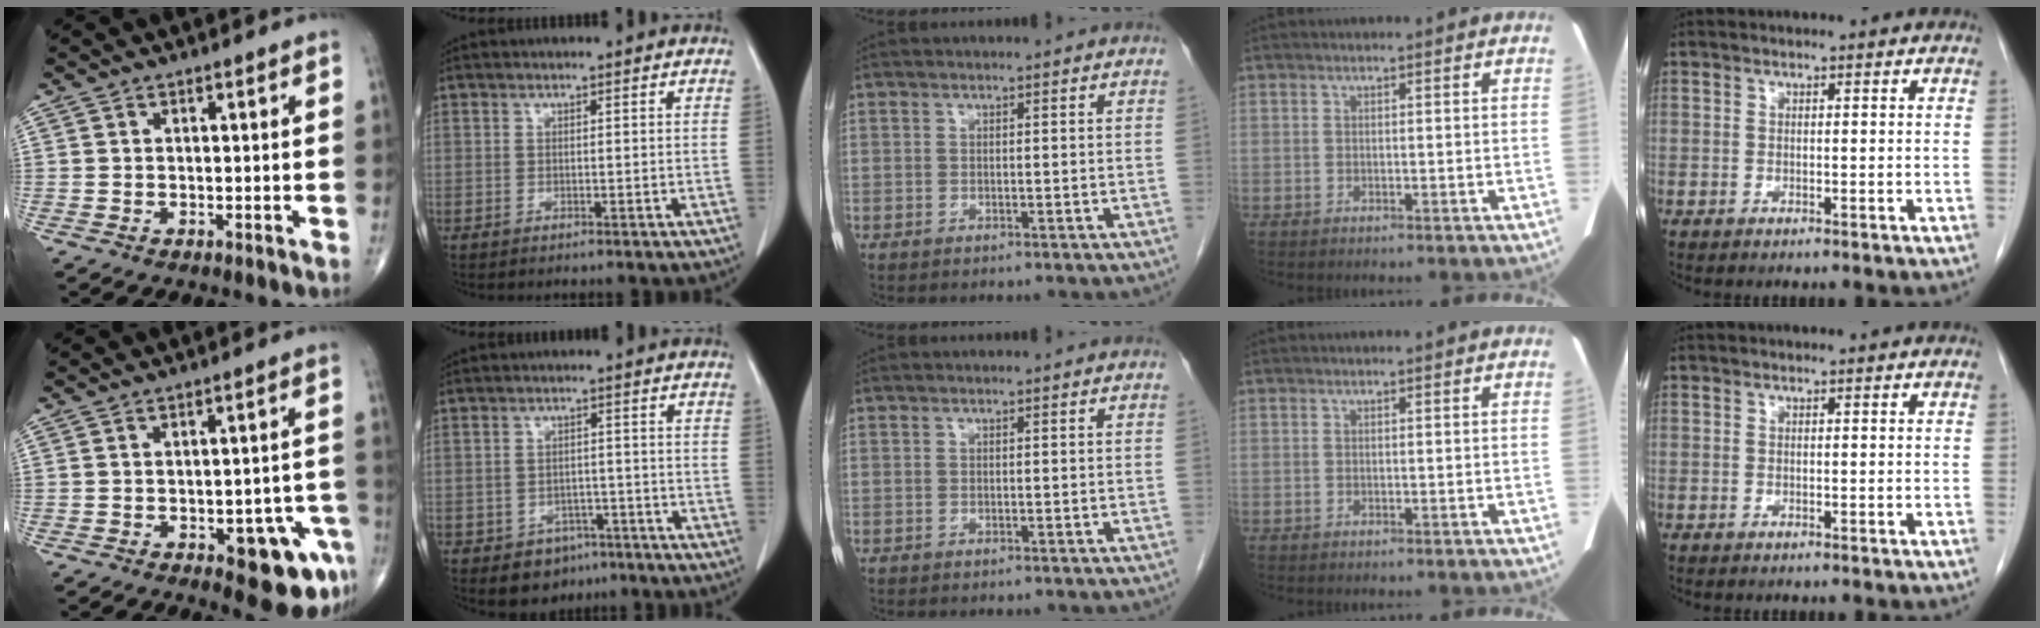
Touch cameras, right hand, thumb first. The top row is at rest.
{"thumb": {"total": 11.6, "force": [-5.3, 4.6, 9.3], "torque": [-0.083, 0.032, -0.056]}, "index": {"total": 5.4, "force": [-3.4, 4.1, 1.2], "torque": [-0.009, 0.011, -0.040]}}